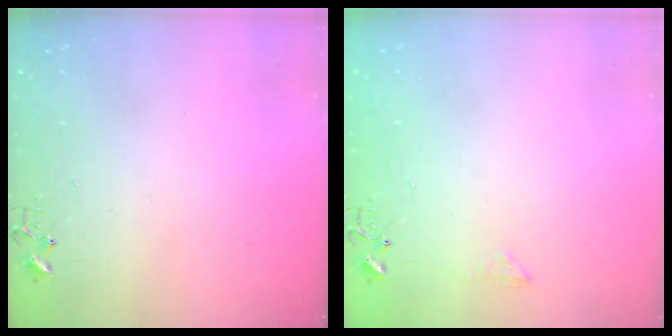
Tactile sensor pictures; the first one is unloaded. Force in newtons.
{"total": 5.9, "press": 5.9, "slide": 0.8}